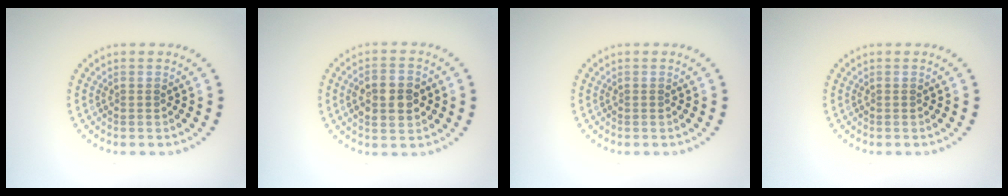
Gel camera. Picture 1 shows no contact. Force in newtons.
{"total": 4.2, "press": 4.2, "slide": 0.4}
{"total": 0.0}
{"total": 0.0}